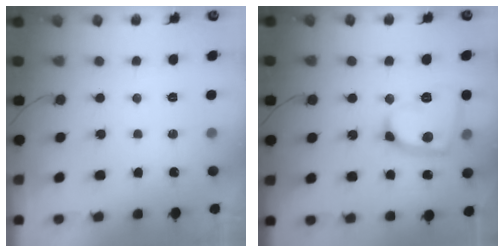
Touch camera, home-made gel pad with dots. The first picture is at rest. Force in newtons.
{"total": 15.2, "press": 15.1, "slide": 1.4}